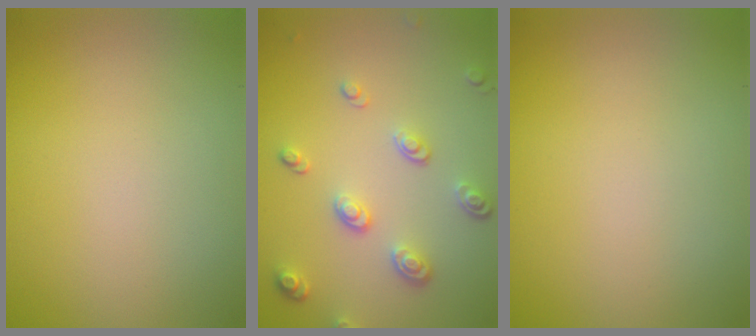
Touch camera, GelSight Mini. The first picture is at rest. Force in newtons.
{"total": 3.3, "press": 2.6, "slide": 2.0}
{"total": 0.0}